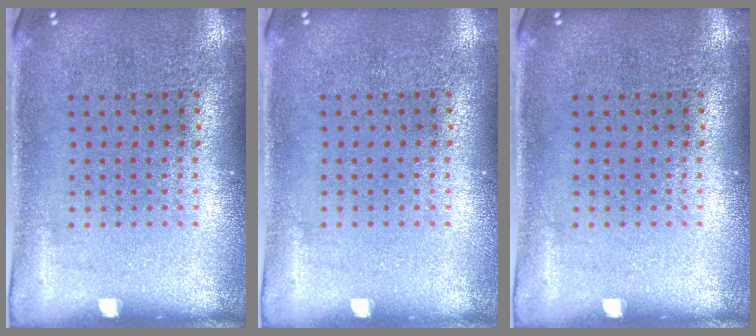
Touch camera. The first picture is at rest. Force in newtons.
{"total": 0.0}
{"total": 0.0}